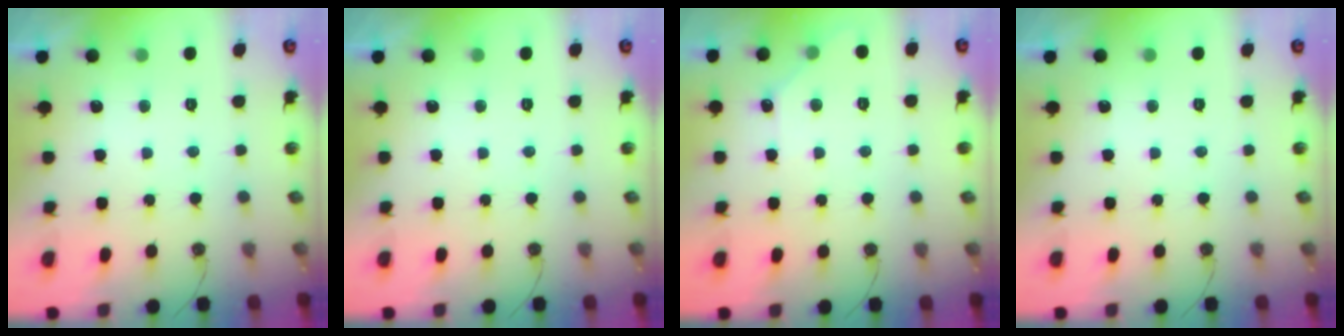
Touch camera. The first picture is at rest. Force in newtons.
{"total": 0.0}
{"total": 4.0, "press": 4.0, "slide": 0.5}
{"total": 0.0}